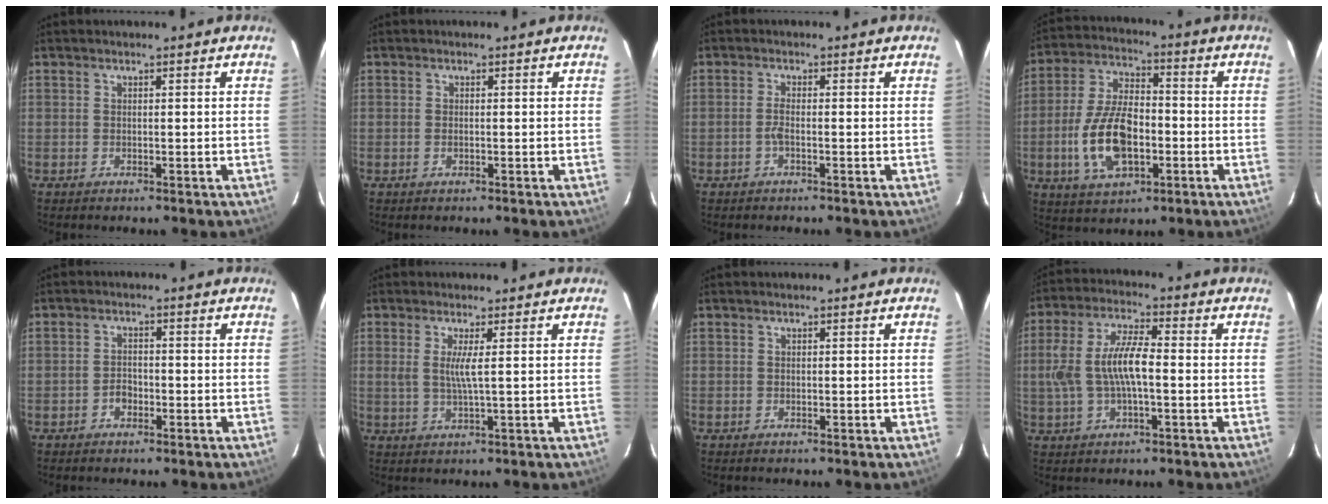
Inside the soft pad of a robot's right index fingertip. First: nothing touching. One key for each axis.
{"total": 0.8, "fx": -0.1, "fy": 0.4, "fz": 0.7, "tx": -0.014, "ty": 0.000, "tz": -0.003}
{"total": 1.5, "fx": -0.6, "fy": 0.1, "fz": 1.4, "tx": -0.031, "ty": 0.001, "tz": -0.014}
{"total": 14.6, "fx": -3.6, "fy": 7.7, "fz": 11.9, "tx": -0.244, "ty": 0.007, "tz": -0.059}
{"total": 2.3, "fx": -1.2, "fy": 1.6, "fz": 1.1, "tx": -0.021, "ty": 0.007, "tz": -0.020}
{"total": 3.4, "fx": 0.7, "fy": -0.4, "fz": 3.3, "tx": -0.066, "ty": -0.007, "tz": 0.012}
{"total": 0.0}
{"total": 10.3, "fx": -0.8, "fy": 3.8, "fz": 9.5, "tx": -0.196, "ty": 0.010, "tz": -0.011}